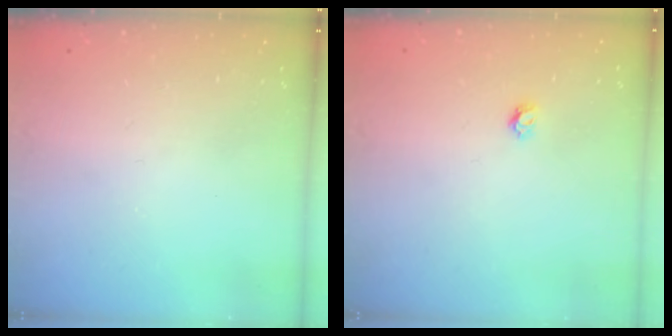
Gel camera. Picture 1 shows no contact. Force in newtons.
{"total": 3.7, "press": 3.6, "slide": 0.4}